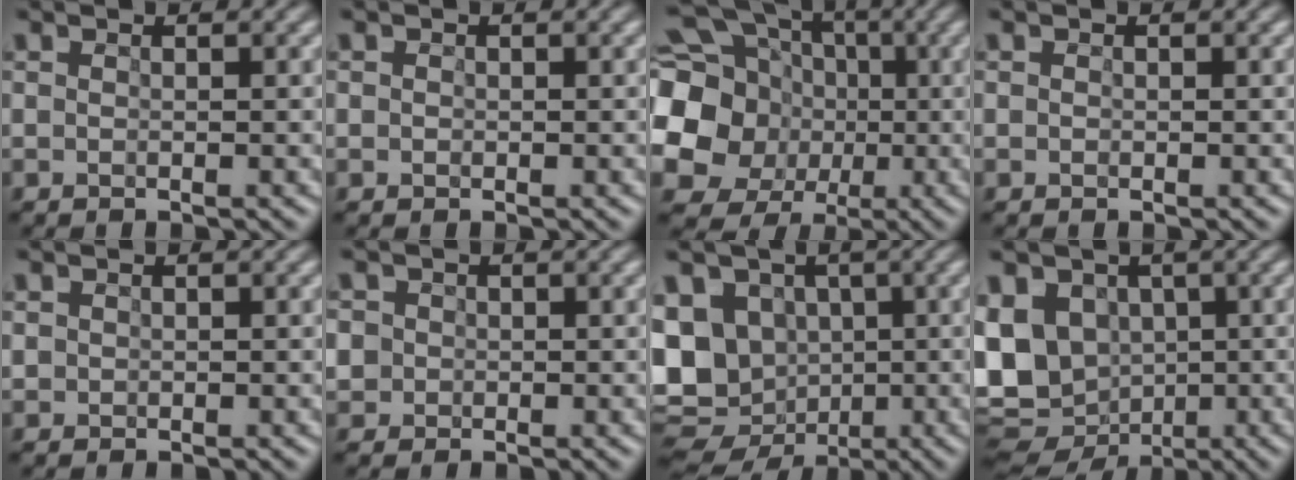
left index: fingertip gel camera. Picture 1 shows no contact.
{"total": 1.0, "force": [0.2, 0.9, 0.4], "torque": [0.004, 0.012, -0.008]}
{"total": 20.7, "force": [-0.8, 19.0, 8.1], "torque": [-0.208, 0.000, -0.043]}
{"total": 0.7, "force": [0.2, 0.6, 0.3], "torque": [0.003, 0.010, -0.009]}
{"total": 0.9, "force": [0.1, 0.9, 0.1], "torque": [-0.003, 0.008, 0.008]}
{"total": 5.5, "force": [-0.2, 5.2, 1.7], "torque": [-0.059, 0.024, -0.019]}
{"total": 15.3, "force": [-2.9, 13.1, 7.3], "torque": [-0.170, -0.005, -0.057]}
{"total": 14.7, "force": [-2.3, 11.9, 8.3], "torque": [-0.182, 0.003, -0.051]}